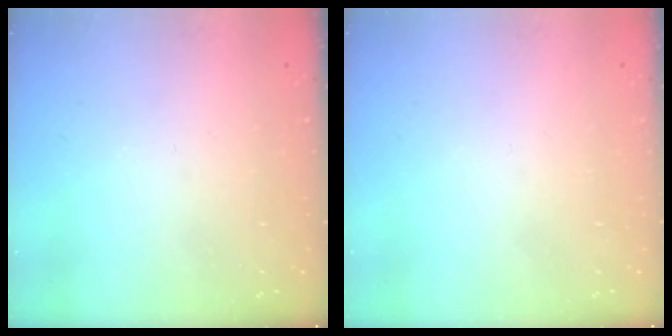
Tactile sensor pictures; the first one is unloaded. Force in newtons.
{"total": 1.8, "press": 1.7, "slide": 0.1}